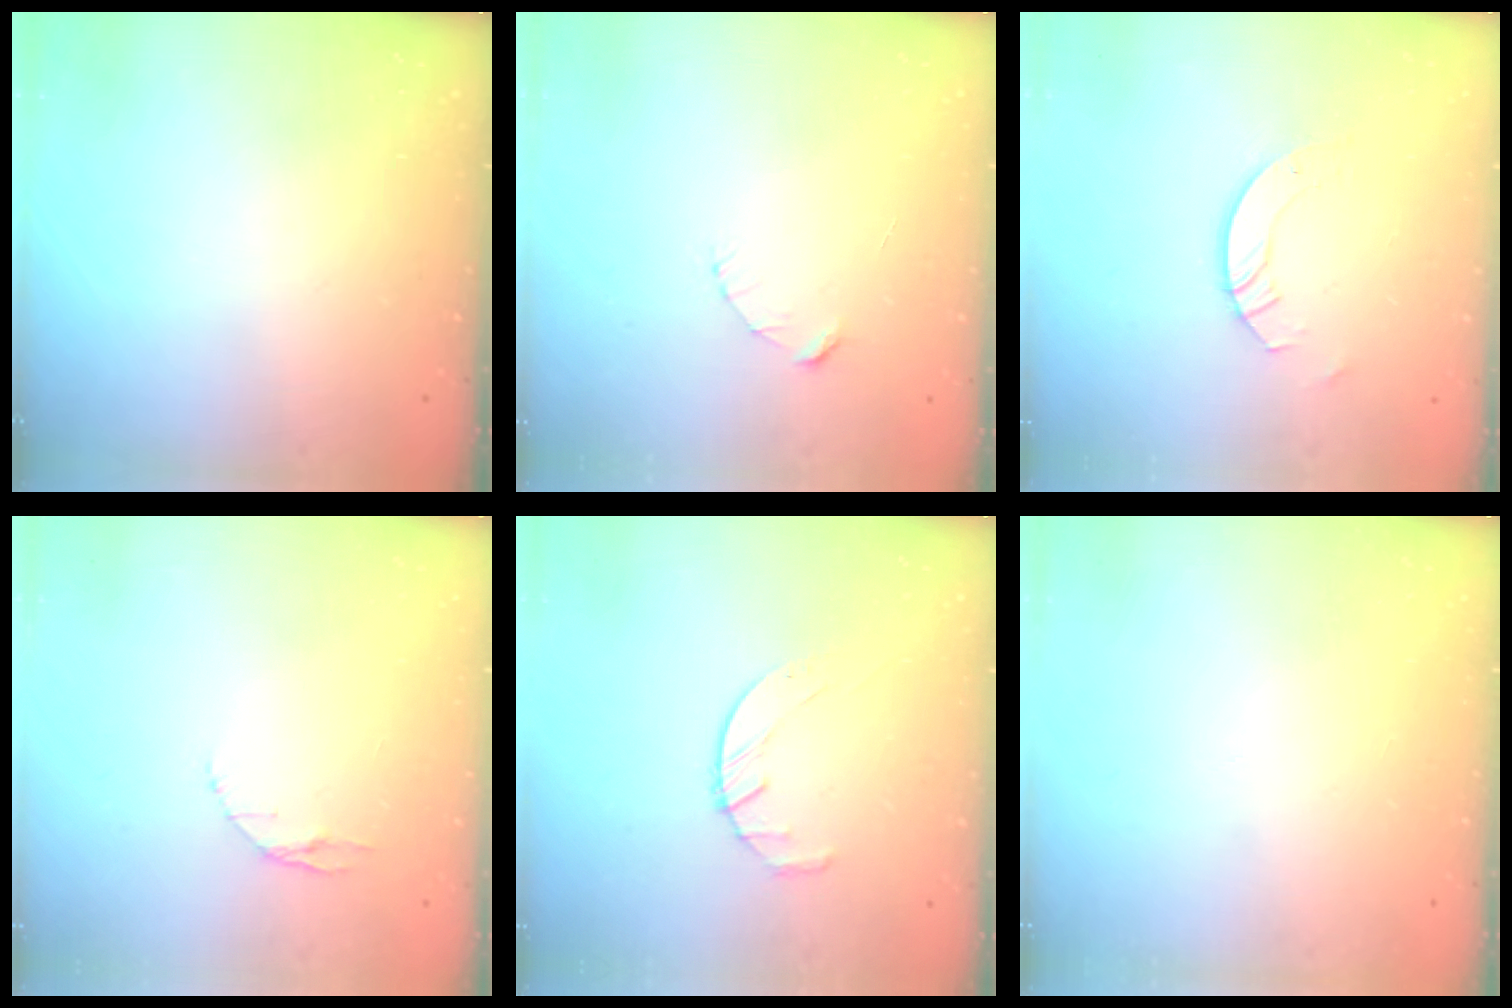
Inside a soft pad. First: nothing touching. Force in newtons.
{"total": 2.4, "press": 2.4, "slide": 0.2}
{"total": 4.8, "press": 4.8, "slide": 0.4}
{"total": 2.9, "press": 2.9, "slide": 0.4}
{"total": 4.8, "press": 4.7, "slide": 0.6}
{"total": 0.0}